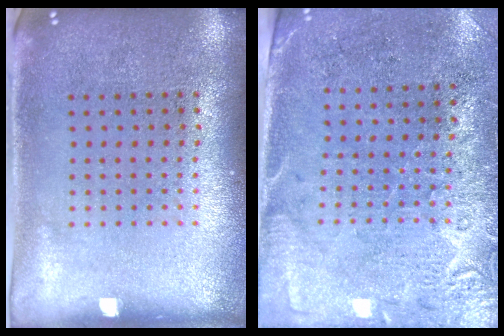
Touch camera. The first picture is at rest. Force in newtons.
{"total": 2.7, "press": 2.4, "slide": 1.4}